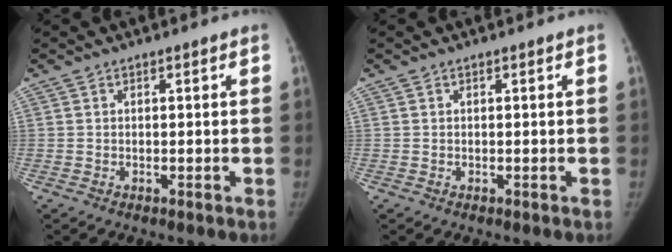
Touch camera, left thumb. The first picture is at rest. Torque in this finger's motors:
{"motor_torque": [-0.07, -0.11, -0.10, 0.35, -0.02]}